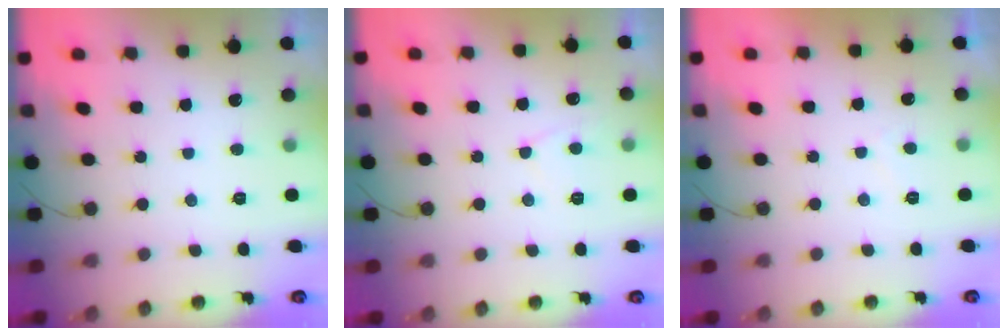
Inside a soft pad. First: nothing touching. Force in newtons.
{"total": 3.4, "press": 3.3, "slide": 0.5}
{"total": 0.9, "press": 0.7, "slide": 0.6}